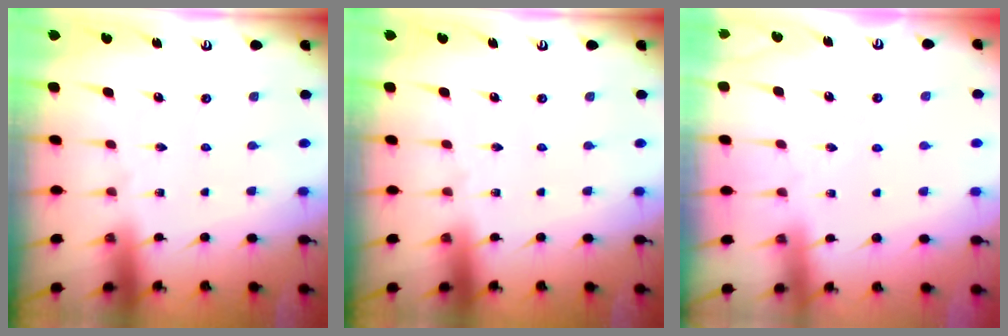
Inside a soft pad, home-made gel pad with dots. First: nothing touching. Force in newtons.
{"total": 0.0}
{"total": 1.6, "press": 1.6, "slide": 0.3}